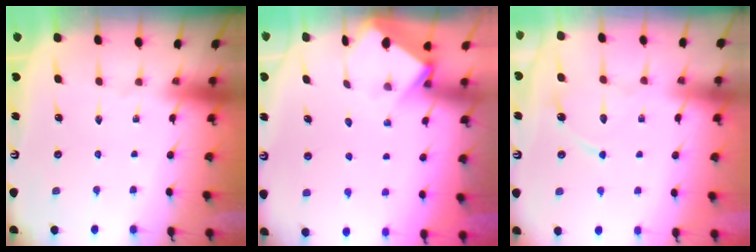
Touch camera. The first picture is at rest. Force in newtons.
{"total": 3.8, "press": 3.8, "slide": 0.1}
{"total": 8.5, "press": 8.5, "slide": 0.9}